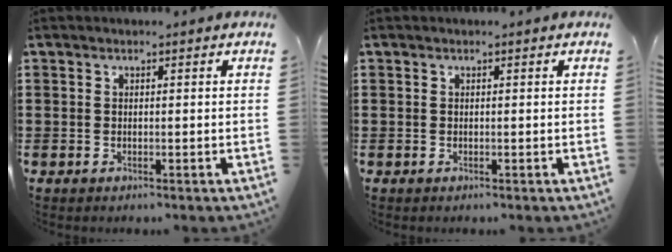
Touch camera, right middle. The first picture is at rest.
{"total": 0.0}